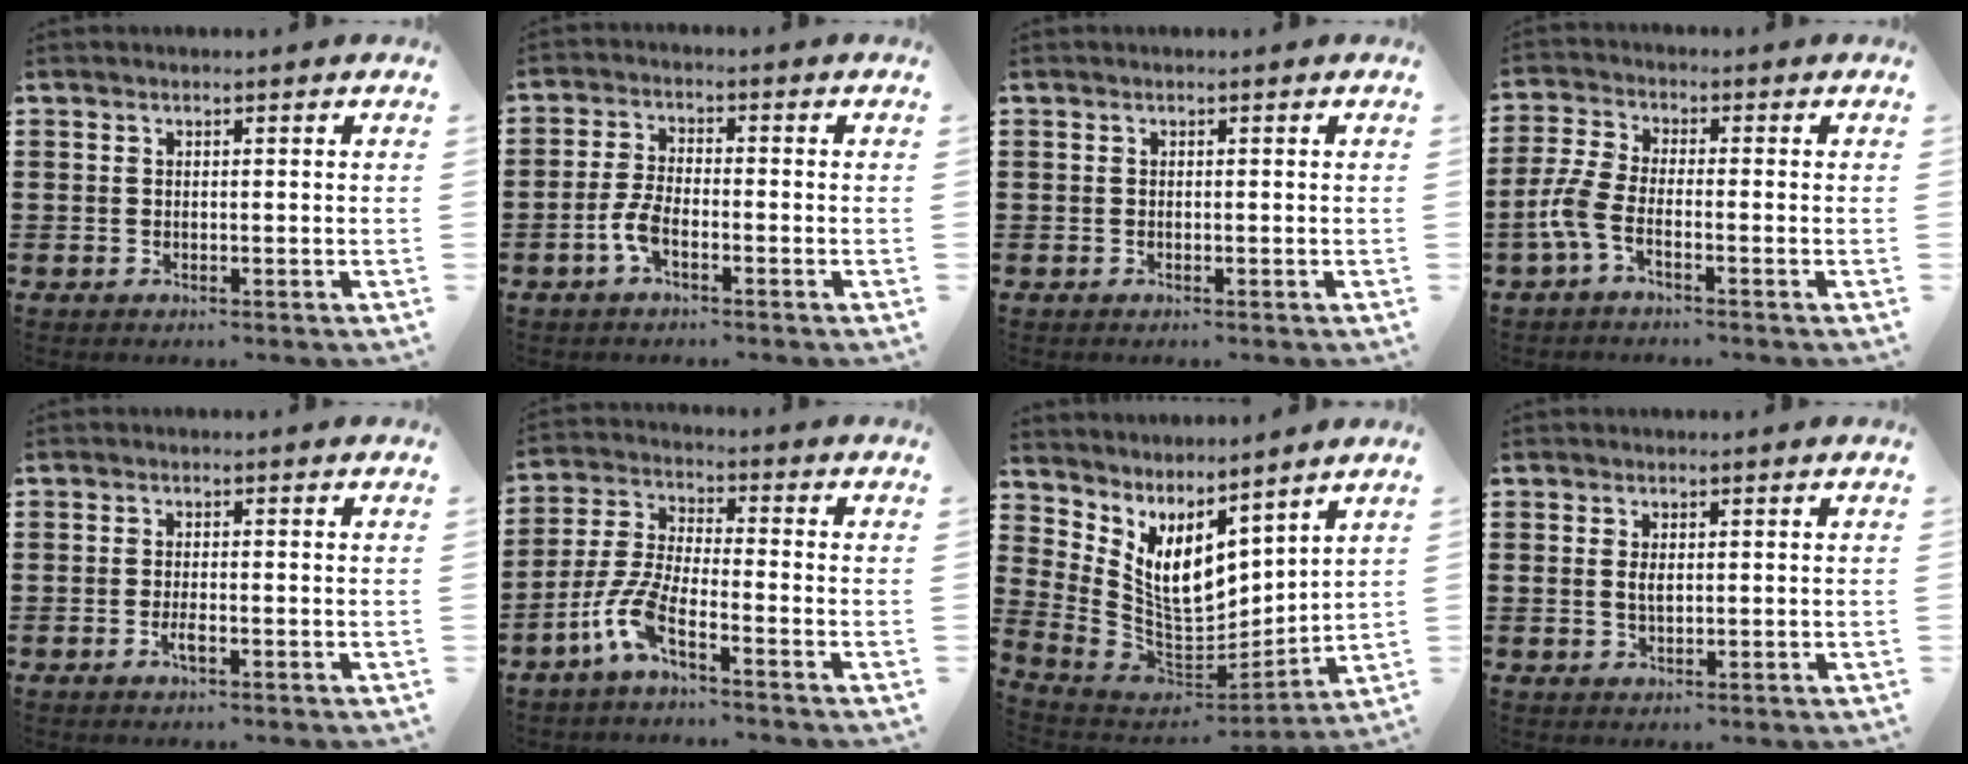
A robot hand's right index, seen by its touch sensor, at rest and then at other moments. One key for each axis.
{"total": 4.1, "fx": -1.8, "fy": 1.6, "fz": 3.3, "tx": -0.092, "ty": -0.006, "tz": -0.042}
{"total": 0.0}
{"total": 4.6, "fx": -2.2, "fy": 1.5, "fz": 3.8, "tx": -0.108, "ty": -0.013, "tz": -0.049}
{"total": 1.9, "fx": -0.8, "fy": 0.3, "fz": 1.7, "tx": -0.037, "ty": -0.003, "tz": -0.016}
{"total": 7.3, "fx": -4.6, "fy": 1.3, "fz": 5.5, "tx": -0.155, "ty": -0.018, "tz": -0.096}
{"total": 8.0, "fx": 4.3, "fy": 4.4, "fz": 5.2, "tx": -0.135, "ty": -0.036, "tz": 0.081}
{"total": 1.8, "fx": 0.3, "fy": 0.8, "fz": 1.6, "tx": -0.033, "ty": 0.004, "tz": 0.005}